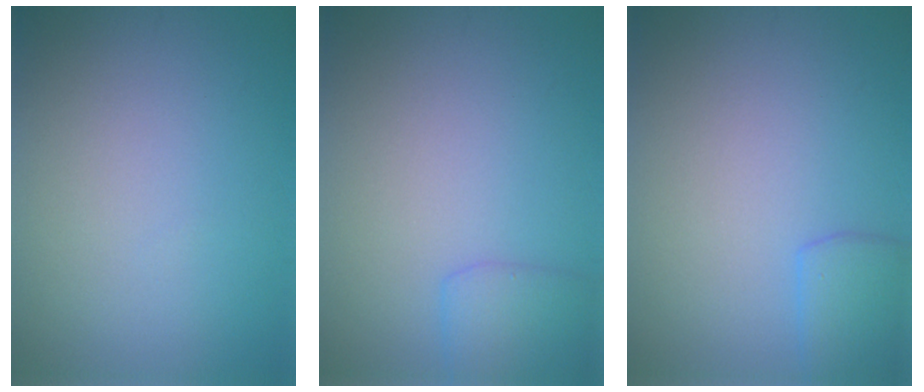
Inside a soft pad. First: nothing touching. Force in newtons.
{"total": 2.4, "press": 2.4, "slide": 0.1}
{"total": 2.6, "press": 2.6, "slide": 0.1}